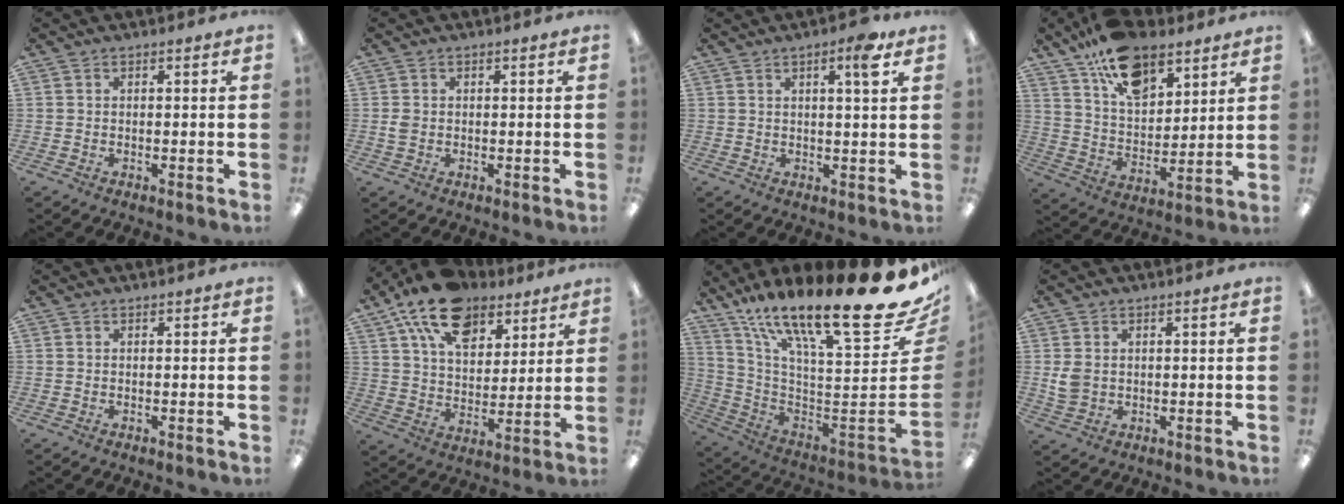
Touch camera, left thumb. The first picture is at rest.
{"total": 2.0, "force": [0.0, 1.4, 1.3], "torque": [-0.018, 0.001, -0.002]}
{"total": 5.2, "force": [3.1, 0.6, 4.2], "torque": [-0.067, -0.007, 0.045]}
{"total": 16.6, "force": [11.1, 8.7, 8.7], "torque": [-0.149, -0.053, 0.202]}
{"total": 0.0}
{"total": 17.1, "force": [11.1, 9.6, 8.8], "torque": [-0.153, -0.048, 0.202]}
{"total": 25.1, "force": [16.8, 3.8, 18.3], "torque": [-0.245, -0.155, 0.276]}
{"total": 3.7, "force": [0.7, 2.9, 2.2], "torque": [-0.034, 0.002, 0.014]}